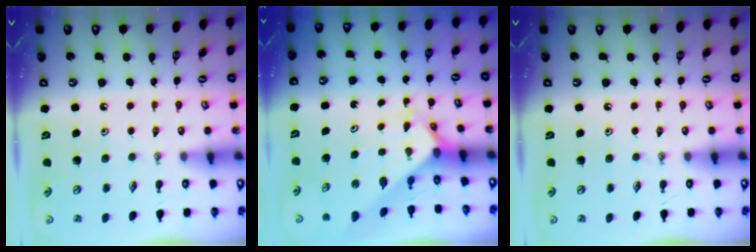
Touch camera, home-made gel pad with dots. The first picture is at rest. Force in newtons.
{"total": 2.0, "press": 2.0, "slide": 0.1}
{"total": 0.0}